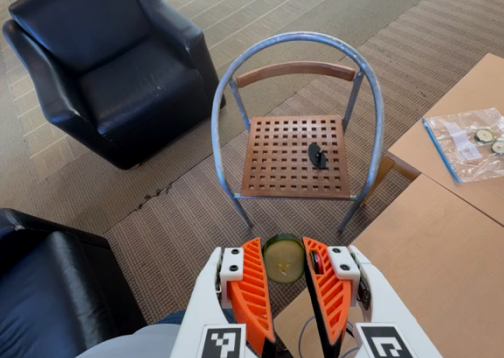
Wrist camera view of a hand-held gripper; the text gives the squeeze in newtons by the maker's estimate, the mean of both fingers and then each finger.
{"total": 9.1, "left": 9.3, "right": 8.9}